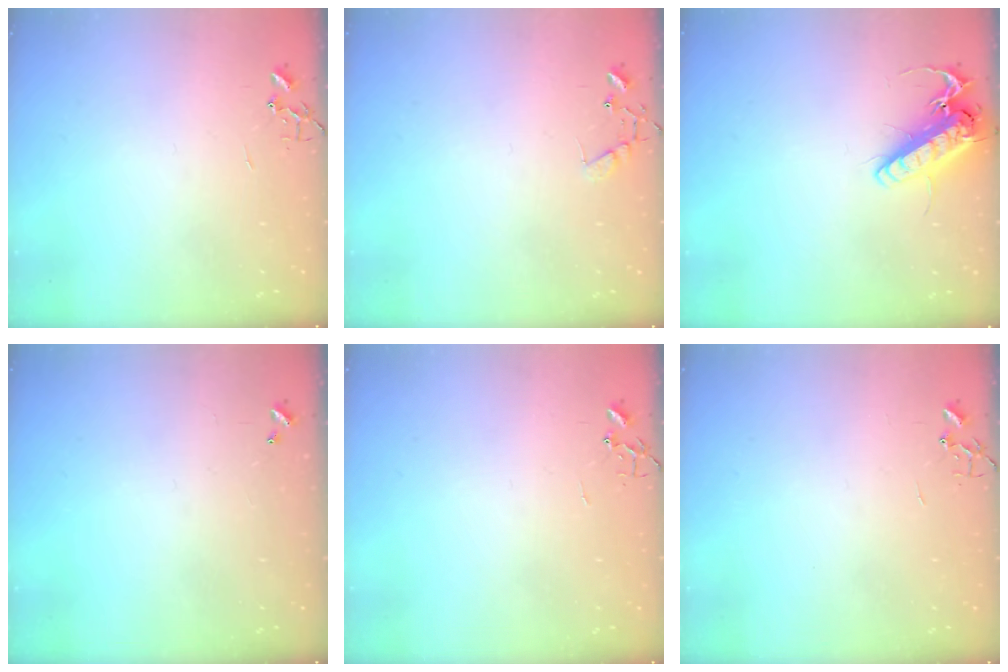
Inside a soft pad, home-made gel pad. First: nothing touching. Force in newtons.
{"total": 6.8, "press": 6.8, "slide": 0.5}
{"total": 14.6, "press": 14.4, "slide": 2.6}
{"total": 0.0}
{"total": 0.0}
{"total": 0.0}